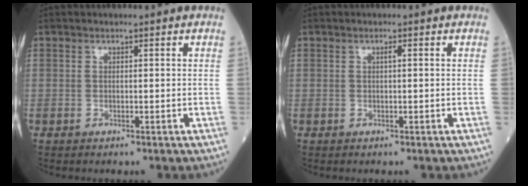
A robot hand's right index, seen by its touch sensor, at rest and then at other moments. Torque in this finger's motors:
{"motor_torque": [-0.02, 0.00, -0.03, 0.02]}